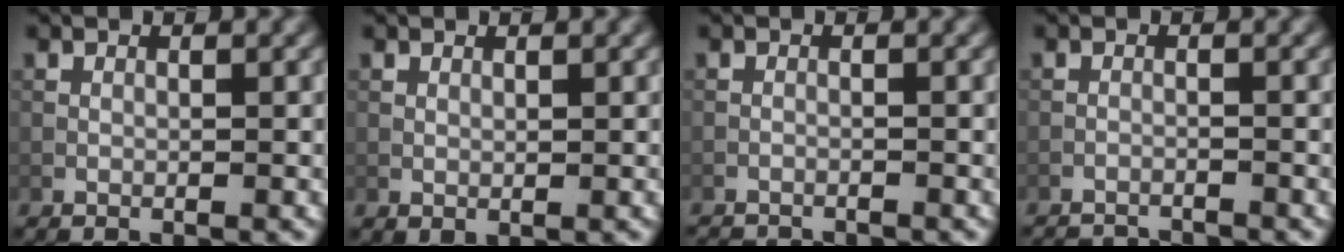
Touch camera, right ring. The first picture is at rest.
{"total": 0.5, "force": [0.3, 0.3, 0.3], "torque": [-0.005, 0.000, 0.008]}
{"total": 3.2, "force": [-3.1, 0.2, 0.4], "torque": [-0.016, -0.011, -0.052]}
{"total": 5.3, "force": [-5.2, 0.7, 0.8], "torque": [-0.016, -0.011, -0.078]}